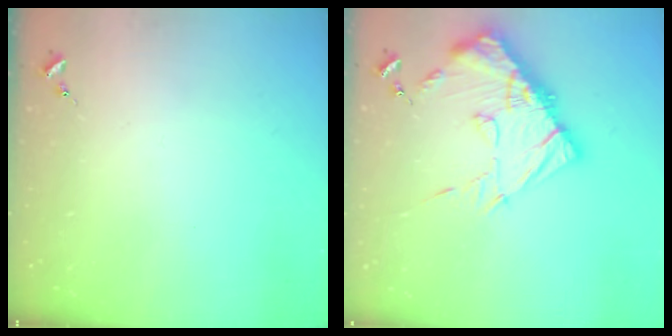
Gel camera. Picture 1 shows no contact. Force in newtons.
{"total": 18.5, "press": 18.5, "slide": 1.8}